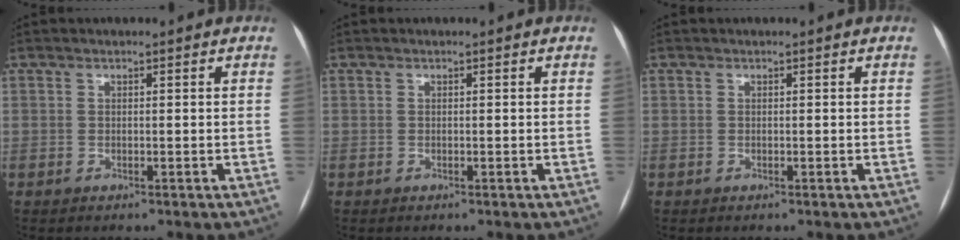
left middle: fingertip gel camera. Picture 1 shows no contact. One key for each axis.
{"total": 0.0}
{"total": 0.0}